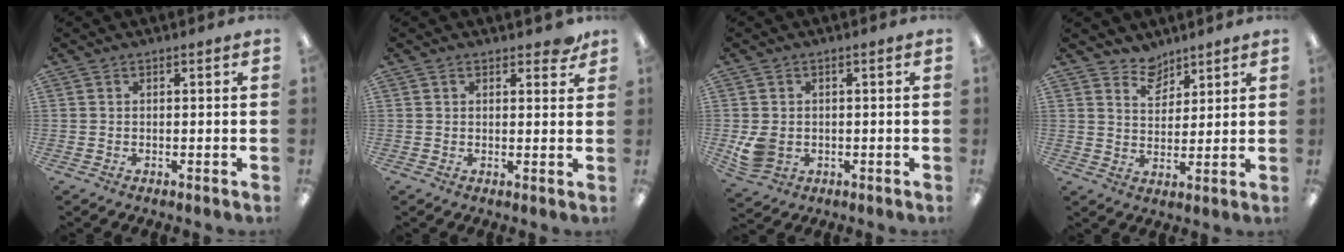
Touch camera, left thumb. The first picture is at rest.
{"total": 2.8, "force": [2.0, 1.3, 1.5], "torque": [-0.015, -0.003, 0.031]}
{"total": 5.3, "force": [-0.6, 4.3, 3.1], "torque": [-0.058, 0.003, -0.008]}
{"total": 6.1, "force": [5.2, 3.1, 0.6], "torque": [-0.008, -0.034, 0.095]}